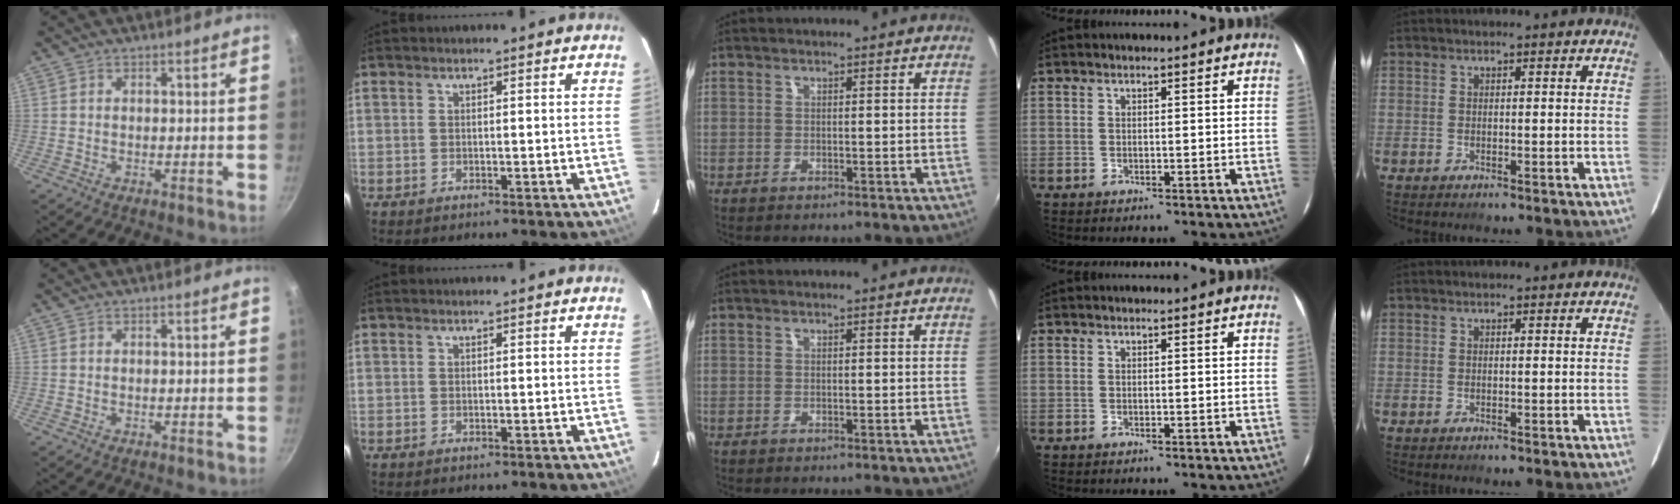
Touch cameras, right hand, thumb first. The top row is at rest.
{}